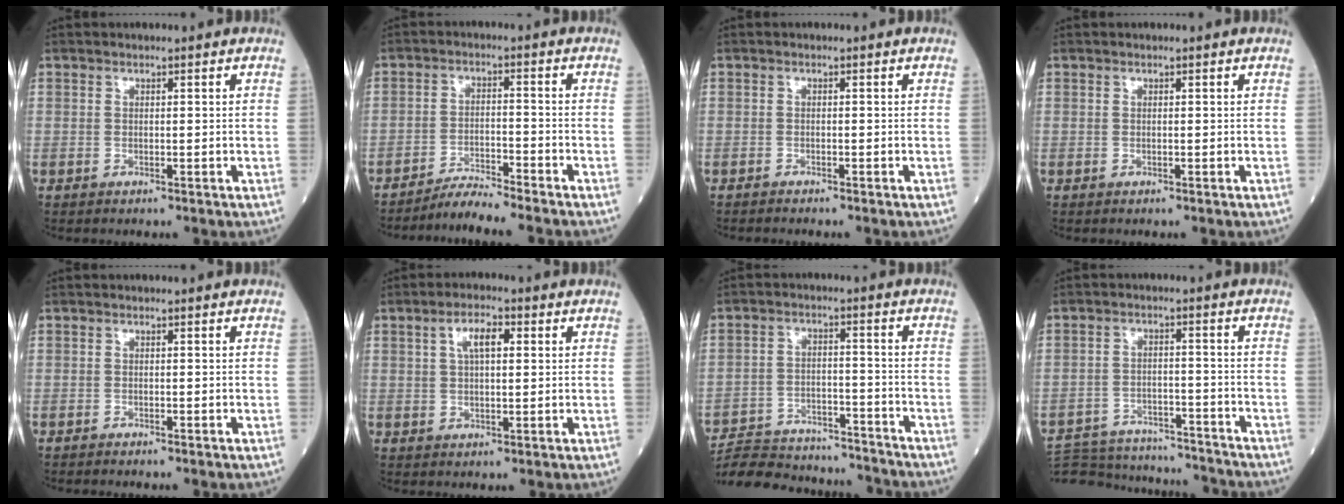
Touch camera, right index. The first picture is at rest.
{"total": 5.1, "force": [-4.8, -1.4, 0.9], "torque": [-0.018, -0.016, -0.088]}
{"total": 0.9, "force": [-0.9, -0.1, 0.2], "torque": [-0.004, 0.000, -0.016]}
{"total": 0.0}
{"total": 0.7, "force": [-0.7, -0.1, 0.1], "torque": [-0.001, 0.000, -0.014]}
{"total": 4.7, "force": [1.6, 1.7, 4.1], "torque": [-0.077, 0.012, 0.028]}
{"total": 18.7, "force": [-17.9, 3.2, 4.7], "torque": [-0.105, 0.003, -0.262]}
{"total": 18.0, "force": [-17.2, 3.3, 4.2], "torque": [-0.092, 0.002, -0.243]}